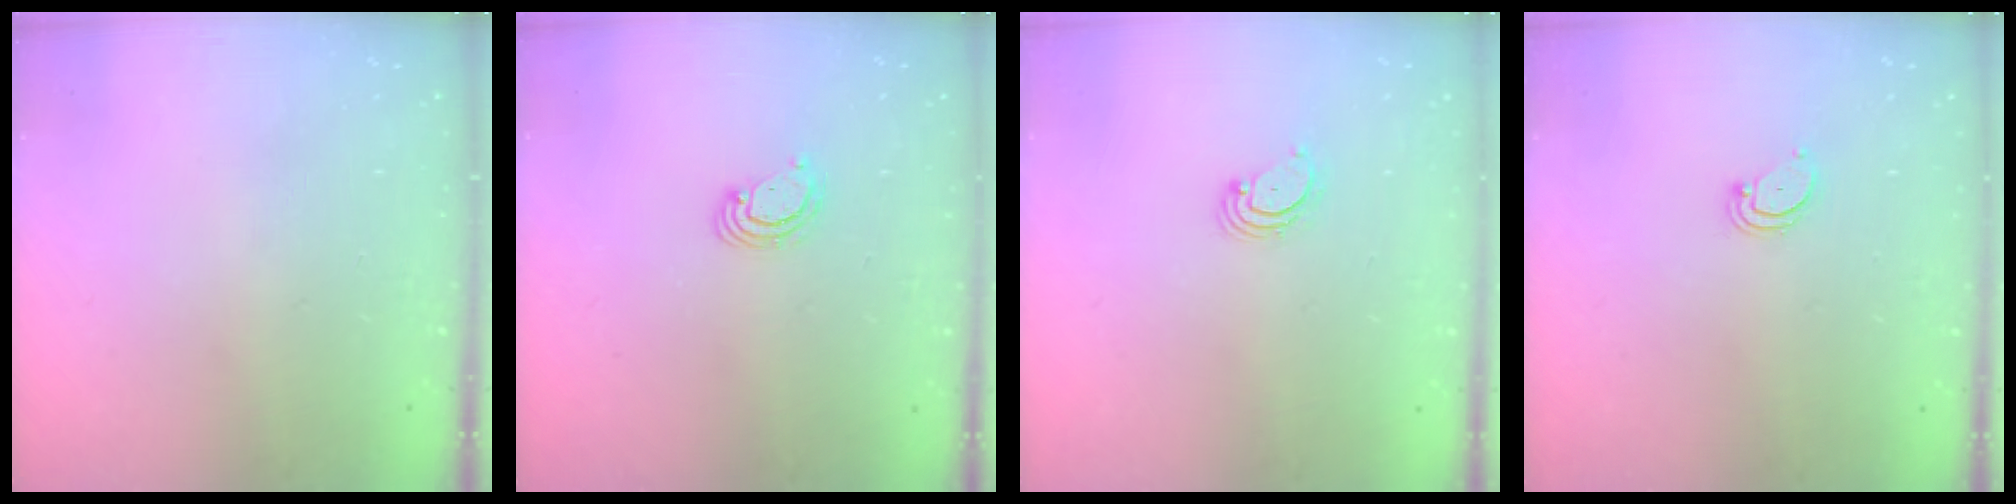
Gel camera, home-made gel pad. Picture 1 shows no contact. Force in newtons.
{"total": 2.5, "press": 2.5, "slide": 0.3}
{"total": 2.7, "press": 2.7, "slide": 0.3}
{"total": 1.8, "press": 1.8, "slide": 0.2}